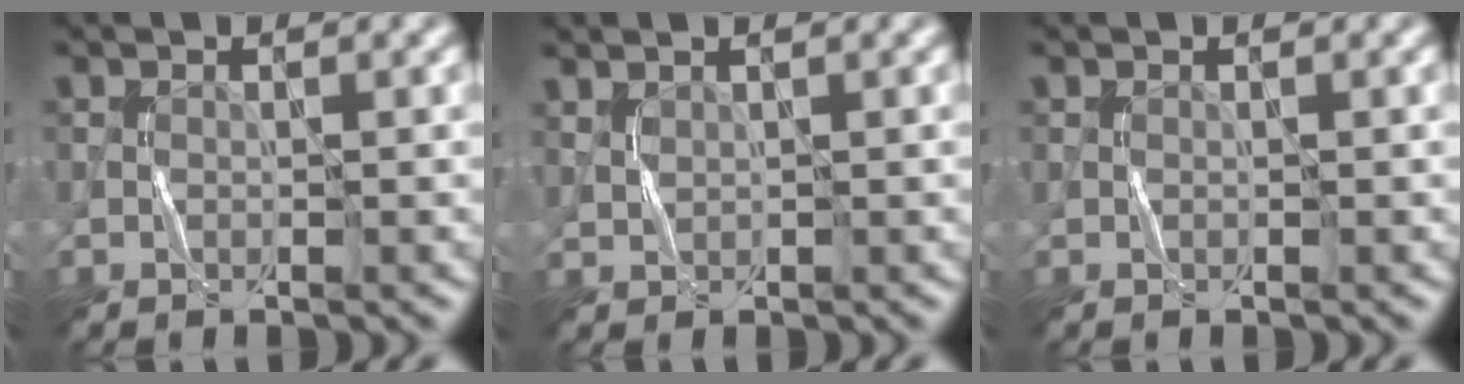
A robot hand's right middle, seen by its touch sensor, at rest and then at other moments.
{"total": 0.8, "force": [0.7, 0.1, 0.2], "torque": [-0.010, 0.001, 0.019]}
{"total": 0.0}